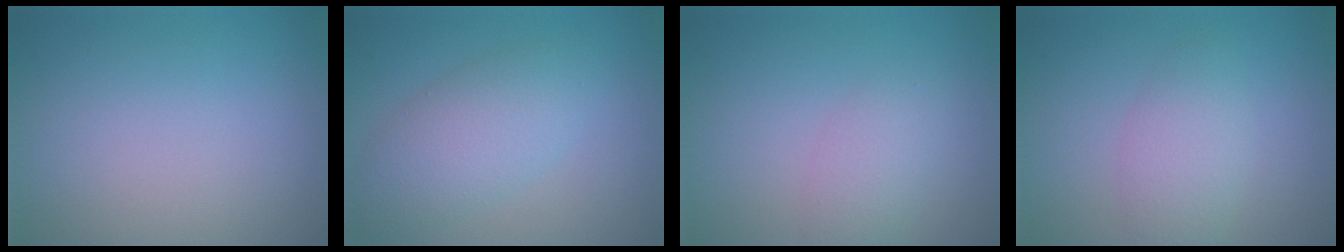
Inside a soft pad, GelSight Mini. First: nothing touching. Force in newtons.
{"total": 4.4, "press": 4.4, "slide": 0.2}
{"total": 2.3, "press": 2.3, "slide": 0.1}
{"total": 3.0, "press": 3.0, "slide": 0.2}